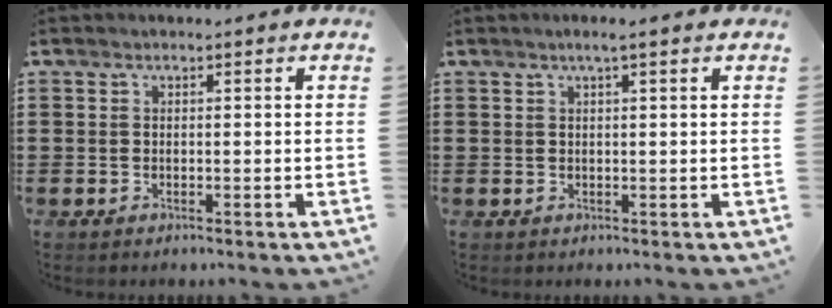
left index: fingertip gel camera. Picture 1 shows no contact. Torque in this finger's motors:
{"motor_torque": [0.95, -1.05, 0.36, 0.09]}